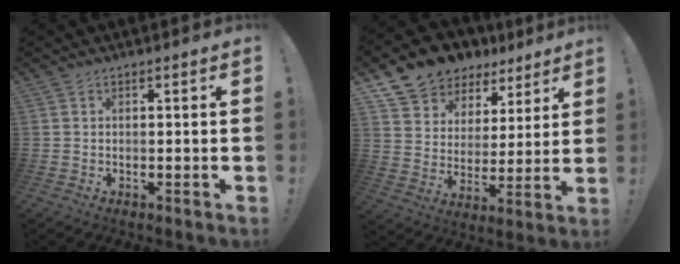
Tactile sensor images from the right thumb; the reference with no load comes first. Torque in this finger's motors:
{"motor_torque": [-0.14, 1.14, 0.22, 0.18, 0.05]}